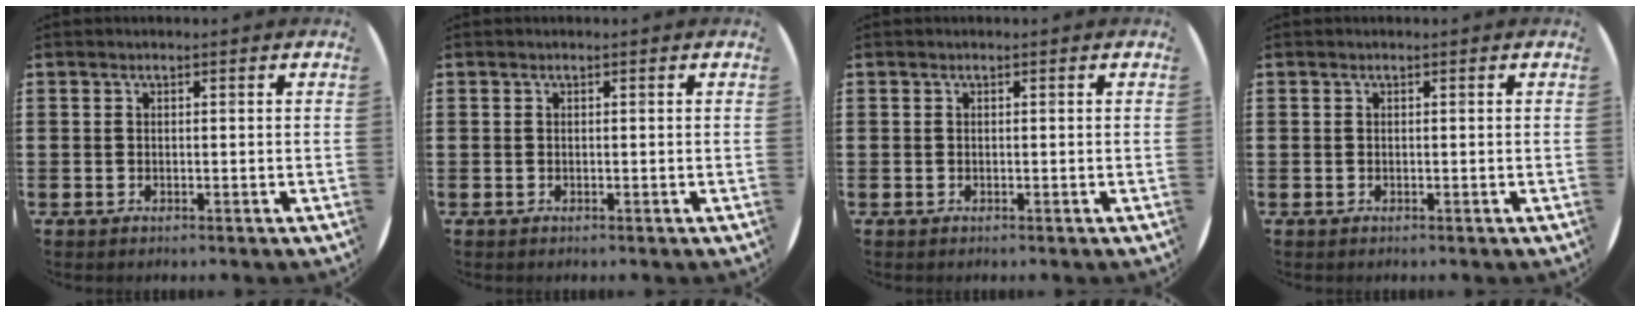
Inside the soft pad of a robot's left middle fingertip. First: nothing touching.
{"total": 0.0}
{"total": 0.0}
{"total": 0.0}